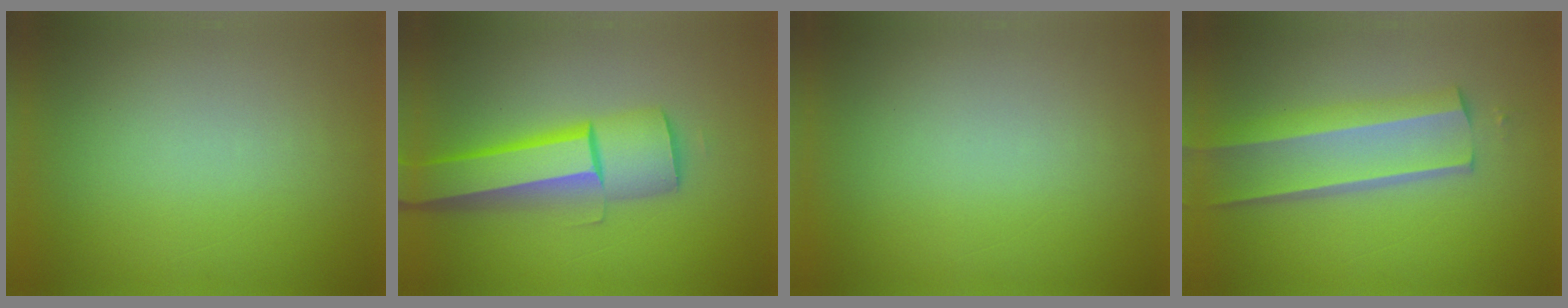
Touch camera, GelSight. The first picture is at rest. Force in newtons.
{"total": 5.9}
{"total": 0.0}
{"total": 4.3}